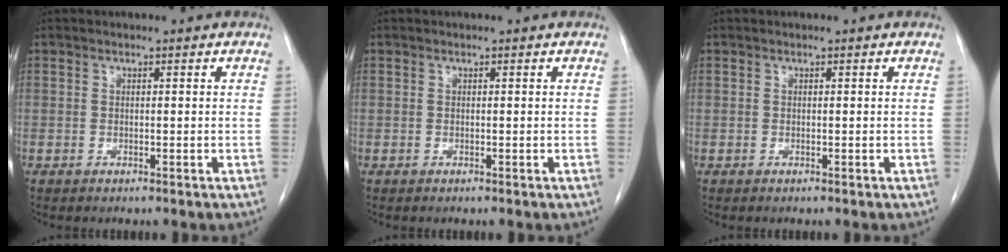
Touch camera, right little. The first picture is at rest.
{"total": 0.0}
{"total": 0.0}